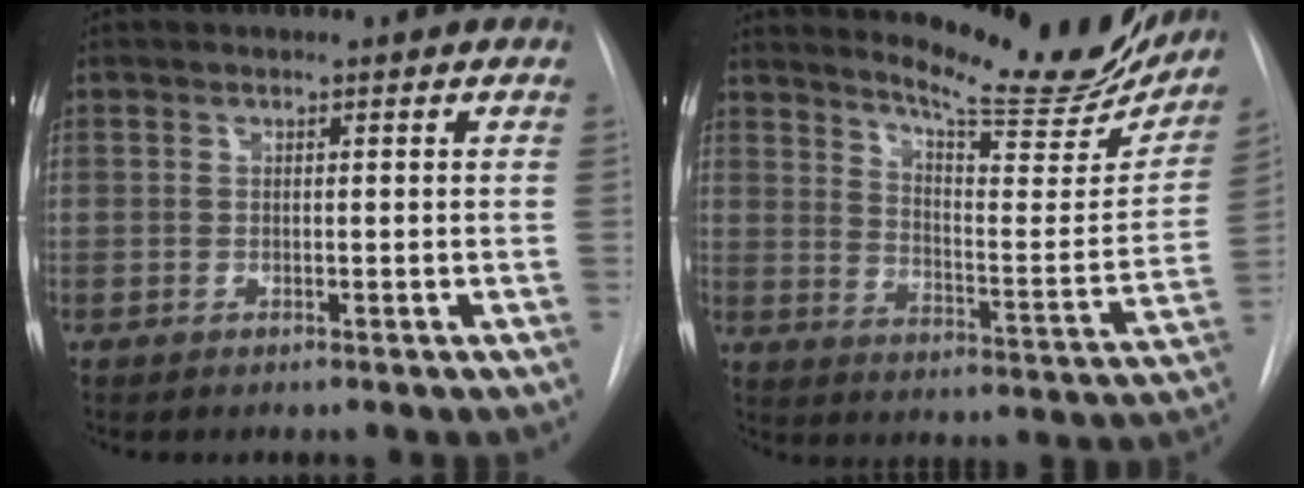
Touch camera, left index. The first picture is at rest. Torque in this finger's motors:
{"motor_torque": [0.94, -1.20, 0.20, 0.07]}